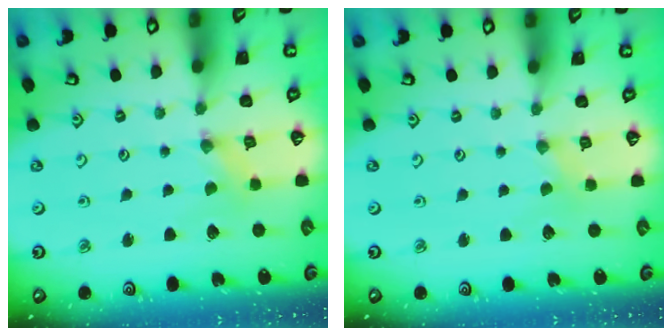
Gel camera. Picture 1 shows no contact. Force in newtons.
{"total": 0.0}